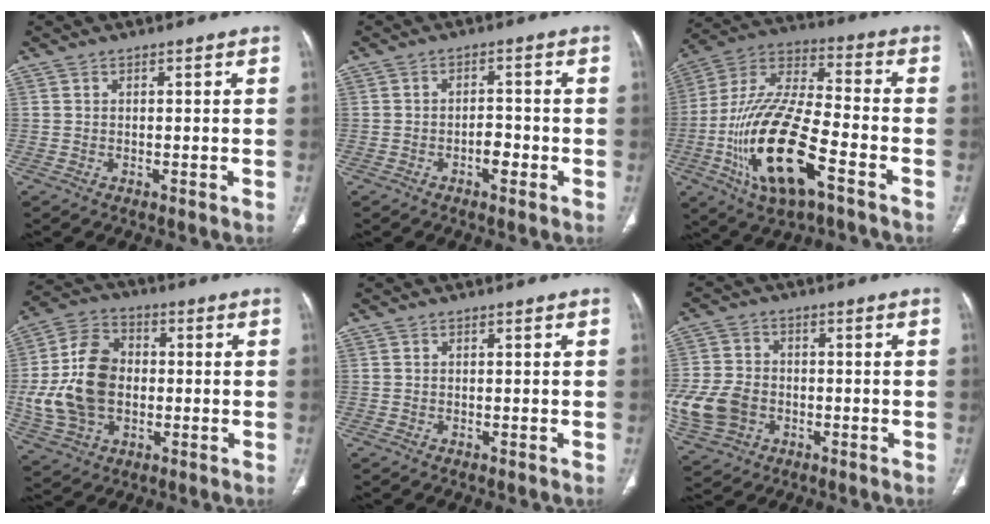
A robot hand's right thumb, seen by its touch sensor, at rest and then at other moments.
{"total": 3.3, "force": [-1.4, 1.7, 2.5], "torque": [-0.028, 0.011, -0.023]}
{"total": 22.1, "force": [-8.2, 8.1, 18.9], "torque": [-0.381, 0.032, -0.145]}
{"total": 16.5, "force": [-0.9, 11.8, 11.5], "torque": [-0.212, 0.019, -0.010]}
{"total": 0.0}
{"total": 12.4, "force": [-2.8, 9.7, 7.2], "torque": [-0.153, 0.009, -0.047]}